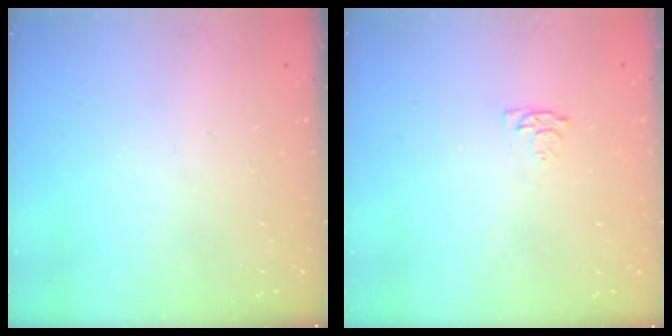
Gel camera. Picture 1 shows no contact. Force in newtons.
{"total": 5.2, "press": 5.1, "slide": 0.7}